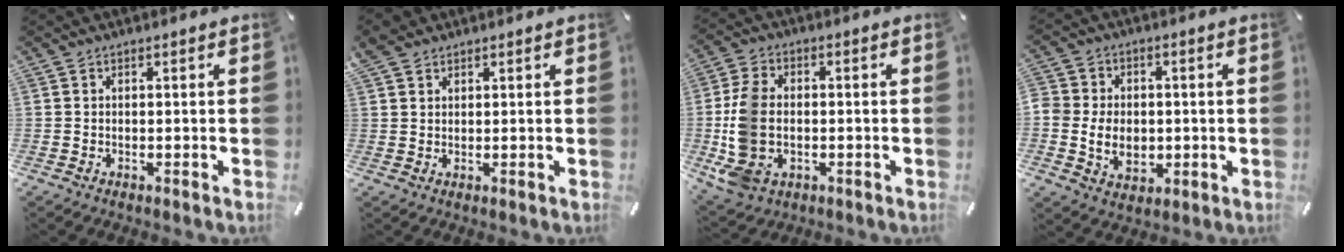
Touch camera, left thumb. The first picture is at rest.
{"total": 2.8, "force": [2.0, 1.9, 0.5], "torque": [-0.015, 0.001, 0.040]}
{"total": 12.4, "force": [-1.3, 9.2, 8.2], "torque": [-0.201, 0.011, -0.020]}
{"total": 8.4, "force": [-0.7, 7.0, 4.4], "torque": [-0.099, 0.005, -0.014]}